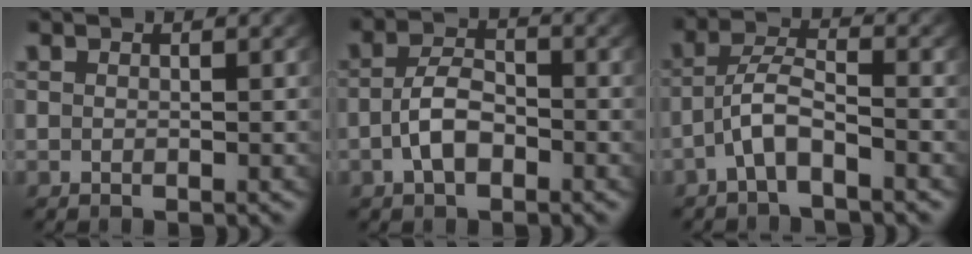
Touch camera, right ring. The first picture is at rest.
{"total": 3.5, "force": [-1.6, 1.8, 2.5], "torque": [-0.044, -0.005, -0.024]}
{"total": 3.5, "force": [-2.0, 1.6, 2.5], "torque": [-0.049, -0.005, -0.039]}